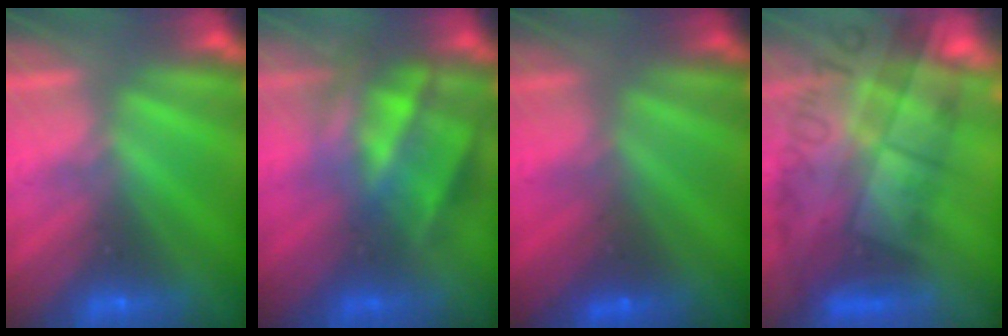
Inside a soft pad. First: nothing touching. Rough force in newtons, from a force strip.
{"total": 4.7}
{"total": 1.7}
{"total": 11.5}